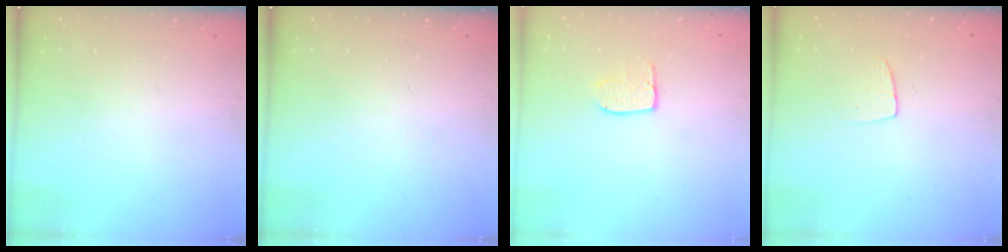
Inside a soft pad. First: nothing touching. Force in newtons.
{"total": 0.0}
{"total": 6.0, "press": 6.0, "slide": 0.3}
{"total": 4.9, "press": 4.8, "slide": 0.4}